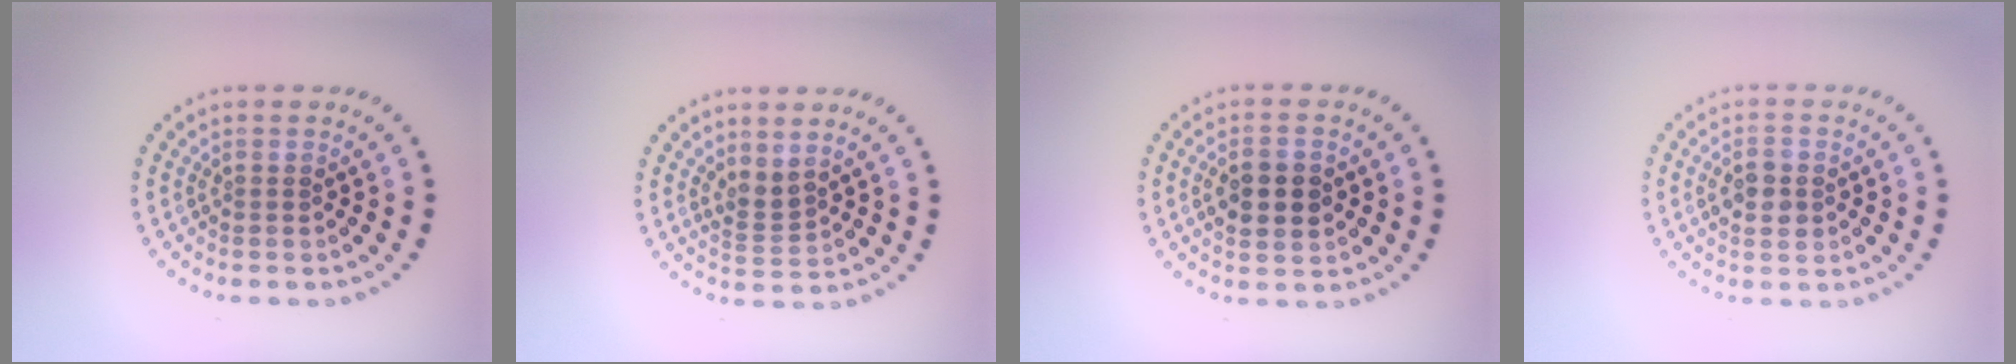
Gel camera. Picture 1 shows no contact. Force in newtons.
{"total": 1.8, "press": 1.3, "slide": 1.3}
{"total": 4.2, "press": 4.2, "slide": 0.2}
{"total": 2.7, "press": 2.7, "slide": 0.2}